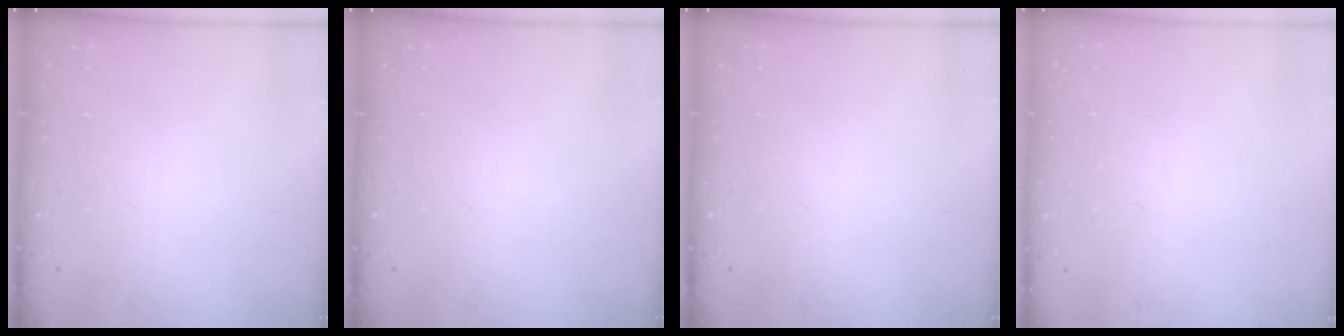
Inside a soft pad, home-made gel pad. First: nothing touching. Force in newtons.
{"total": 0.0}
{"total": 0.0}
{"total": 0.0}